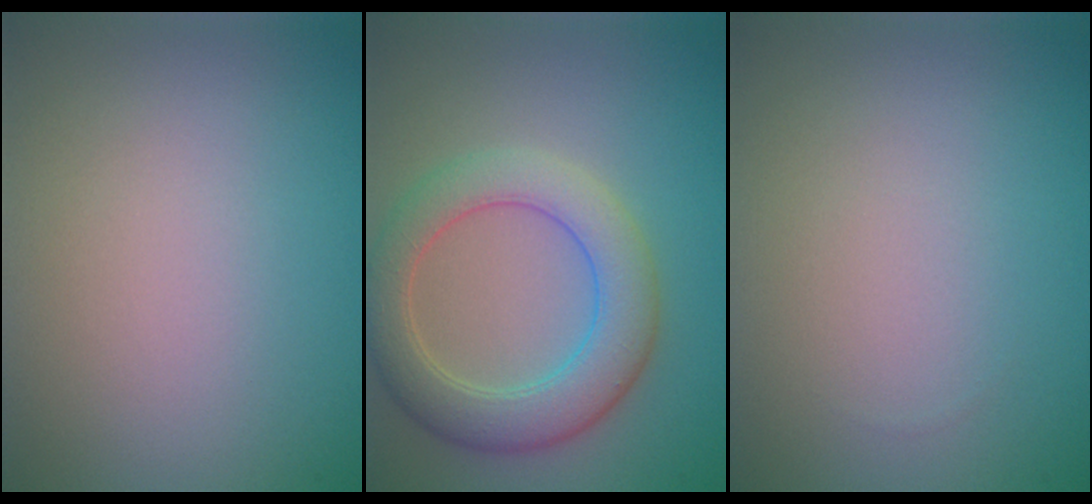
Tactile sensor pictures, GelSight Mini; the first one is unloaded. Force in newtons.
{"total": 5.4, "press": 5.4, "slide": 0.4}
{"total": 0.0}